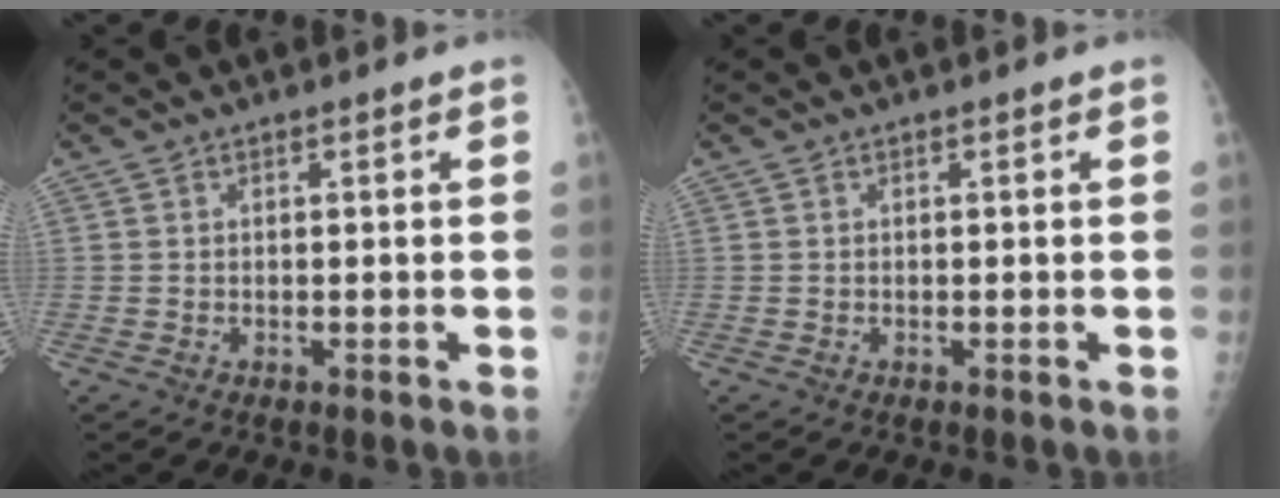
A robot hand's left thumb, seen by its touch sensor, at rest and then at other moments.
{"total": 0.0}